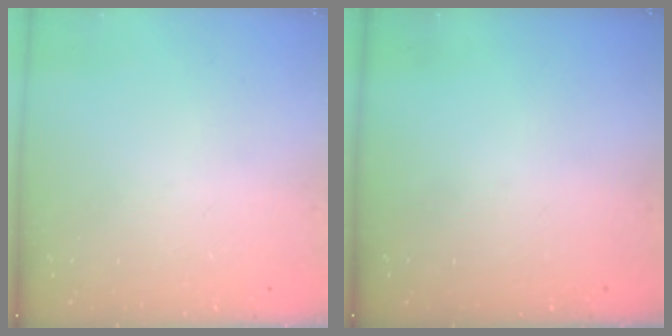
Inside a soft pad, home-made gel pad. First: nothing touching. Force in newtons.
{"total": 0.0}